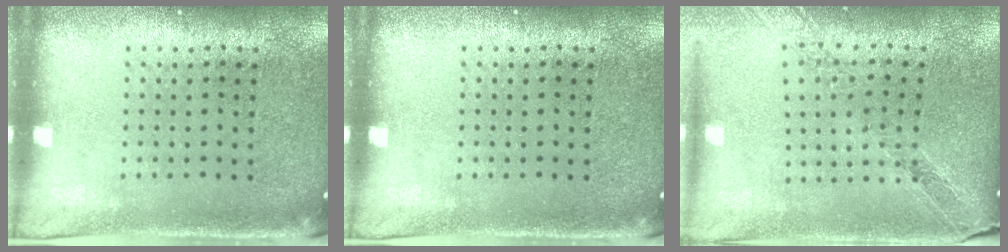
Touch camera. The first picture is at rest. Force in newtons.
{"total": 0.0}
{"total": 1.1, "press": 1.1, "slide": 0.2}